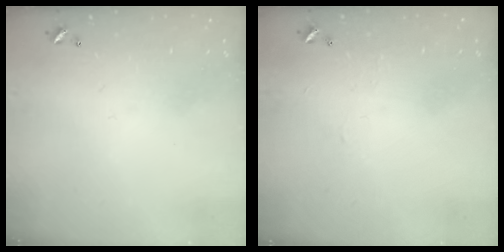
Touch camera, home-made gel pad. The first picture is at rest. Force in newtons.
{"total": 2.3, "press": 2.3, "slide": 0.4}